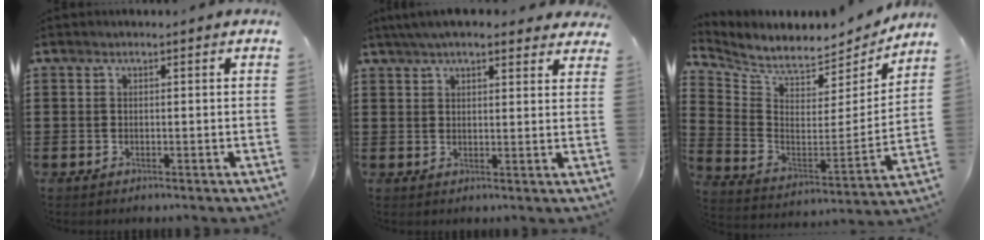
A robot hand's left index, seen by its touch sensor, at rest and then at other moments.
{"total": 5.1, "force": [4.4, 1.0, 2.5], "torque": [-0.060, -0.001, 0.081]}
{"total": 5.9, "force": [5.7, 1.0, 1.4], "torque": [-0.063, -0.058, 0.096]}